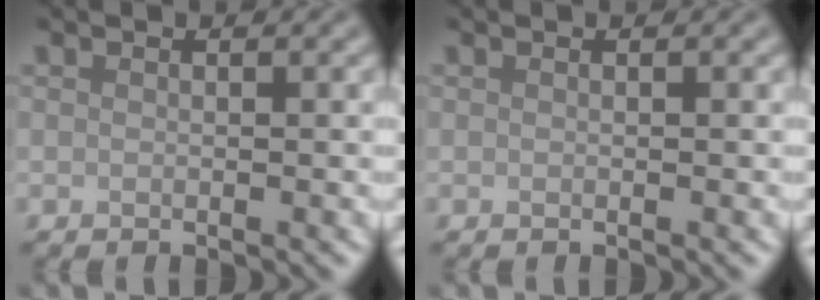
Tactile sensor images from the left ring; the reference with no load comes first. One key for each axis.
{"total": 0.0}